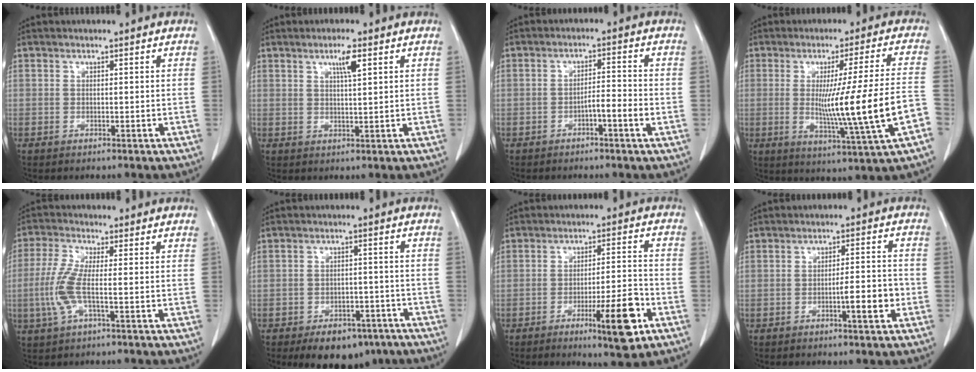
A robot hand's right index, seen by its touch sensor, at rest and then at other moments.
{"total": 3.4, "force": [1.7, 0.1, 2.9], "torque": [-0.052, -0.002, 0.028]}
{"total": 3.6, "force": [-1.6, 0.0, 3.2], "torque": [-0.047, 0.007, -0.028]}
{"total": 15.8, "force": [-2.9, -1.9, 15.4], "torque": [-0.243, -0.022, -0.043]}
{"total": 6.1, "force": [-1.2, 0.8, 5.9], "torque": [-0.142, -0.003, -0.033]}
{"total": 9.7, "force": [-6.8, 5.2, 4.6], "torque": [-0.051, 0.010, -0.095]}
{"total": 10.0, "force": [-4.8, 1.0, 8.7], "torque": [-0.123, -0.006, -0.068]}
{"total": 5.5, "force": [-2.1, 0.5, 5.1], "torque": [-0.072, 0.005, -0.029]}